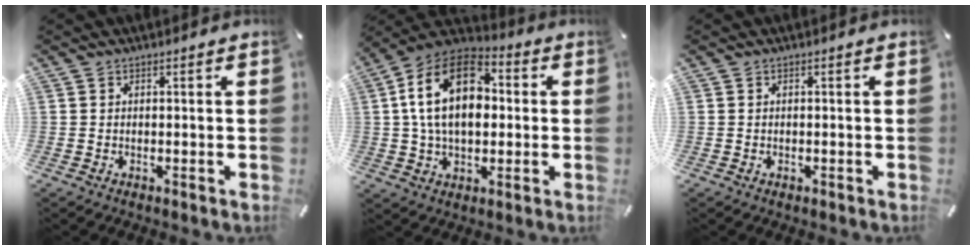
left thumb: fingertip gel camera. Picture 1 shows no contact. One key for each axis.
{"total": 18.1, "fx": 2.3, "fy": 12.0, "fz": 13.4, "tx": -0.263, "ty": 0.008, "tz": 0.038}
{"total": 0.5, "fx": -0.2, "fy": 0.4, "fz": 0.3, "tx": -0.005, "ty": 0.000, "tz": -0.004}